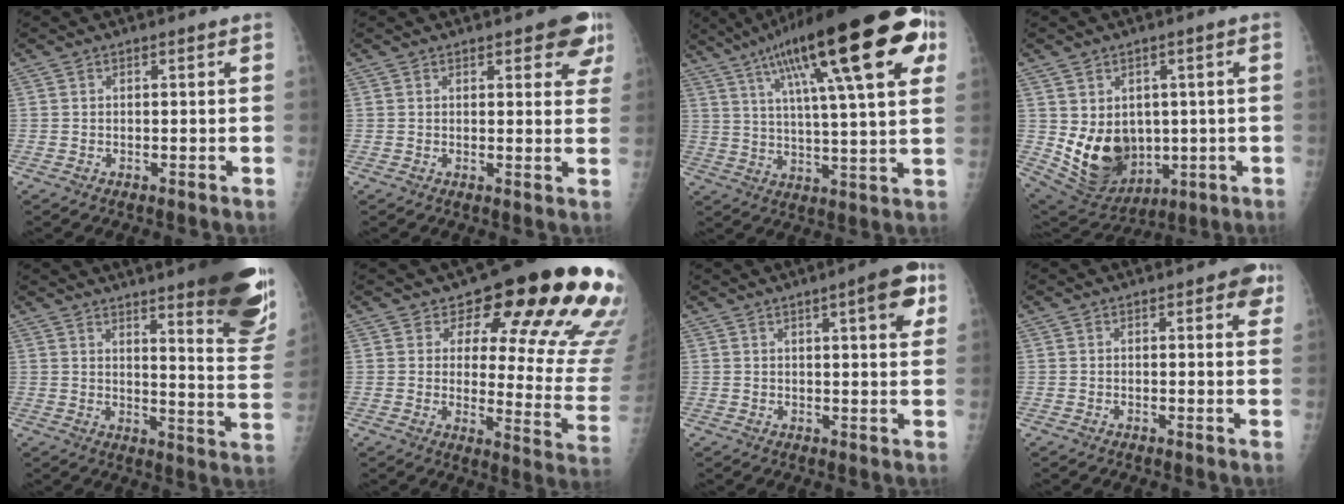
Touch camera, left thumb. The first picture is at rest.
{"total": 6.9, "force": [4.1, 2.8, 4.8], "torque": [-0.021, -0.013, 0.042]}
{"total": 28.5, "force": [13.0, 6.9, 24.4], "torque": [-0.369, 0.002, 0.198]}
{"total": 13.6, "force": [-0.4, 10.7, 8.5], "torque": [-0.104, -0.012, 0.030]}
{"total": 23.5, "force": [15.9, 4.2, 16.8], "torque": [-0.189, -0.098, 0.198]}
{"total": 20.7, "force": [13.6, 7.9, 13.5], "torque": [-0.123, -0.089, 0.162]}
{"total": 7.7, "force": [3.4, 1.7, 6.7], "torque": [-0.076, -0.008, 0.040]}
{"total": 3.8, "force": [1.8, 1.7, 2.9], "torque": [-0.013, -0.002, 0.012]}